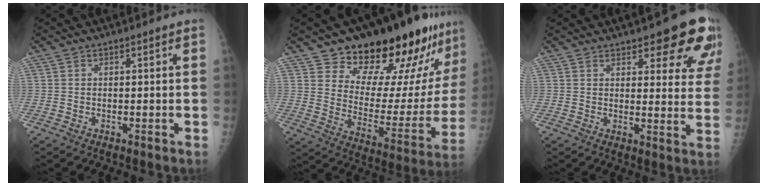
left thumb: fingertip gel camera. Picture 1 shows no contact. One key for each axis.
{"total": 22.9, "fx": 17.9, "fy": 8.6, "fz": 11.5, "tx": -0.118, "ty": -0.117, "tz": 0.251}
{"total": 13.1, "fx": 8.5, "fy": 4.4, "fz": 8.9, "tx": -0.068, "ty": -0.044, "tz": 0.095}